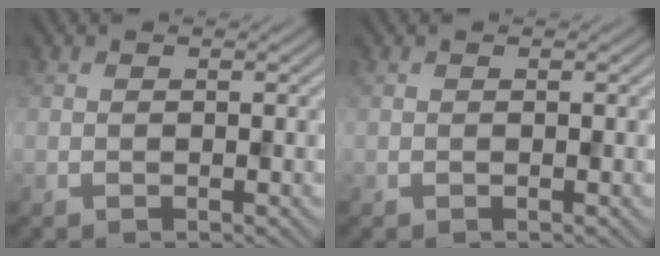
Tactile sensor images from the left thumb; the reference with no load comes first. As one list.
[{"total": 0.0}]